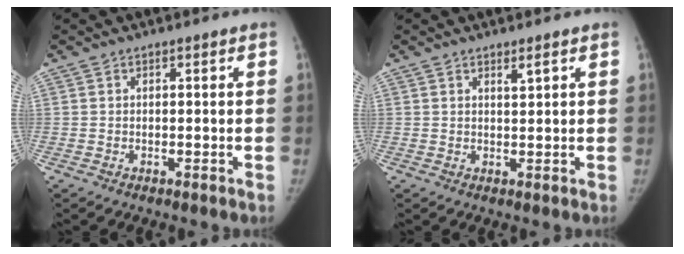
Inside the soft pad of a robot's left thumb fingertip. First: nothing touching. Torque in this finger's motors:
{"motor_torque": [0.40, -0.02, -0.14, -0.28, 0.12]}